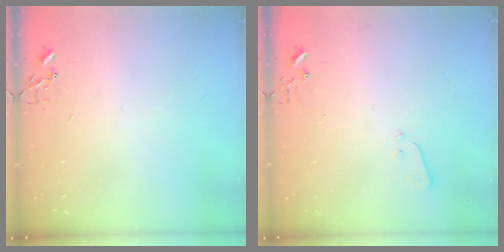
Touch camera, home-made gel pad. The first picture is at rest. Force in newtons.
{"total": 3.6, "press": 3.6, "slide": 0.5}